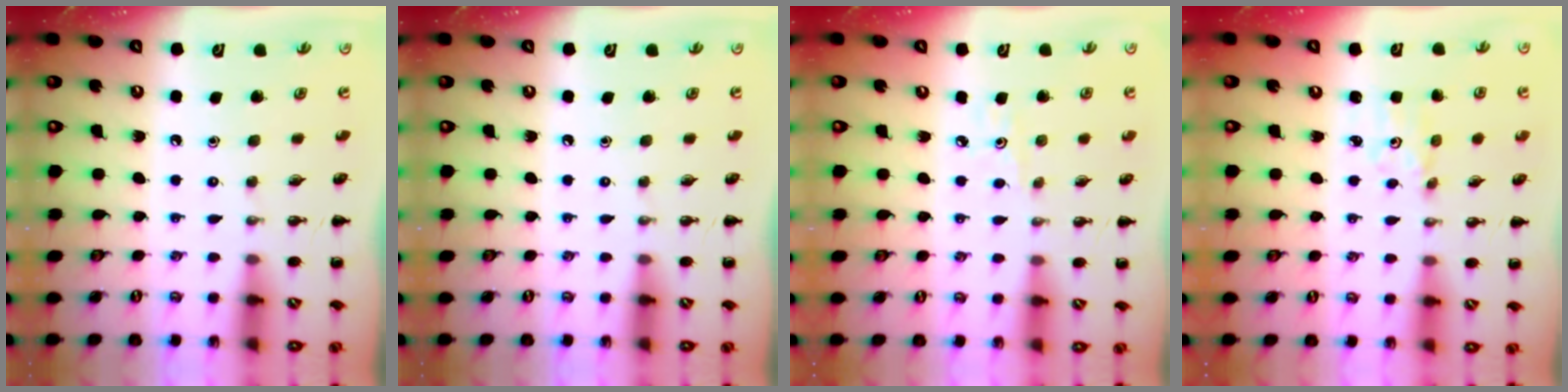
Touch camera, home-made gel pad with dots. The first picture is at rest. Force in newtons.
{"total": 0.0}
{"total": 3.9, "press": 3.7, "slide": 1.2}
{"total": 1.8, "press": 1.7, "slide": 0.5}